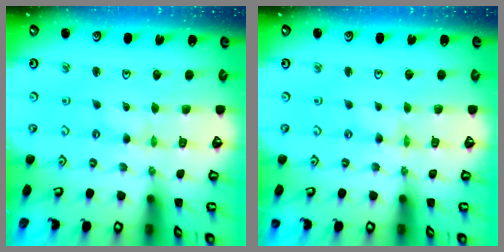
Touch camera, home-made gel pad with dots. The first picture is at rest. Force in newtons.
{"total": 0.0}